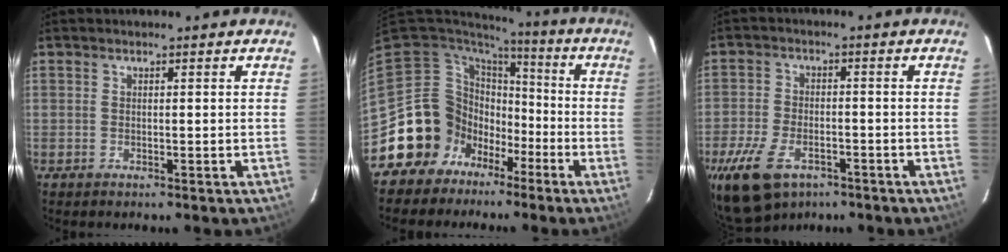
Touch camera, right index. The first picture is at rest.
{"total": 13.6, "force": [-5.8, 12.0, 2.6], "torque": [-0.063, 0.048, -0.098]}
{"total": 12.7, "force": [-7.7, 7.1, 7.2], "torque": [-0.173, -0.021, -0.137]}